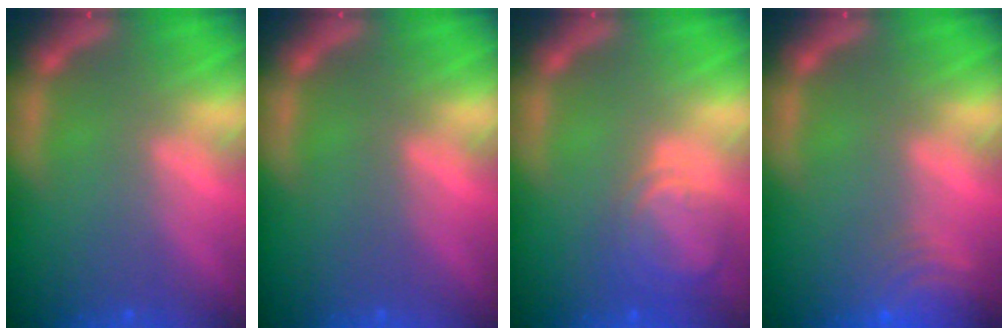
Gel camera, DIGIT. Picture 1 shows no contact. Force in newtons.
{"total": 0.0}
{"total": 4.5}
{"total": 6.5}